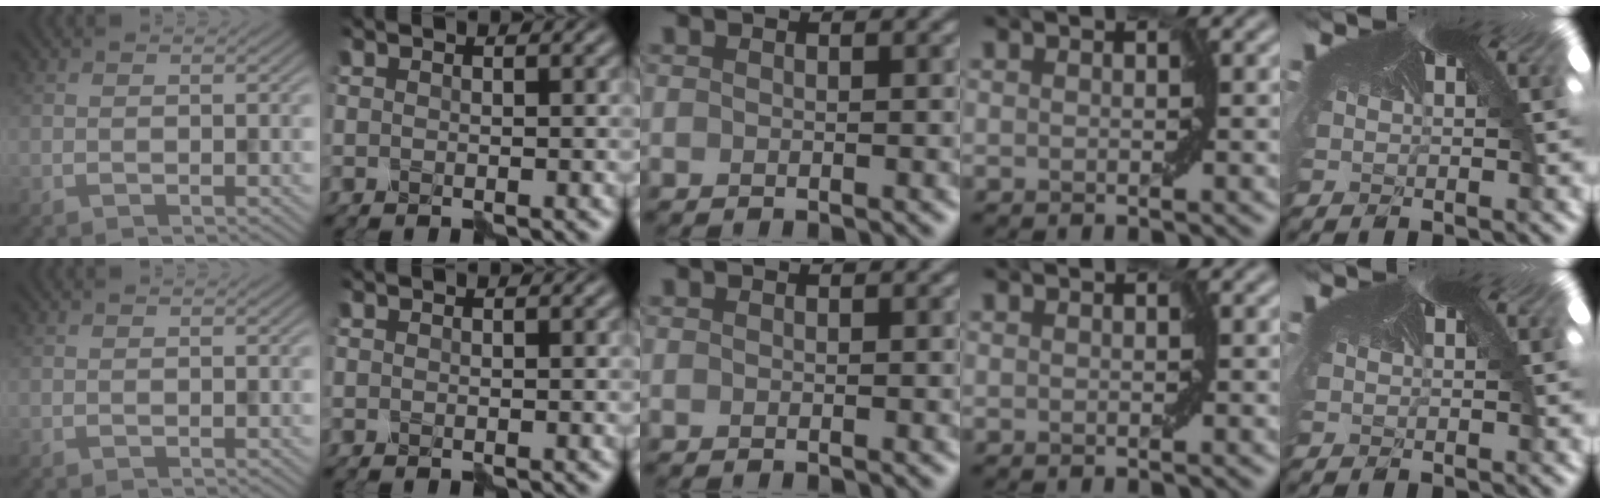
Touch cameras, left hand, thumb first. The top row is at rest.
{}